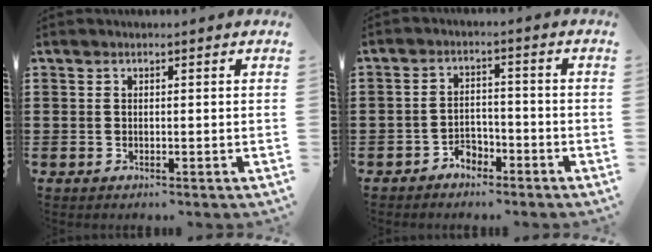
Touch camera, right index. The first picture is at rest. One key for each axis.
{"total": 3.1, "fx": -2.5, "fy": 1.6, "fz": 0.6, "tx": -0.017, "ty": 0.007, "tz": -0.052}